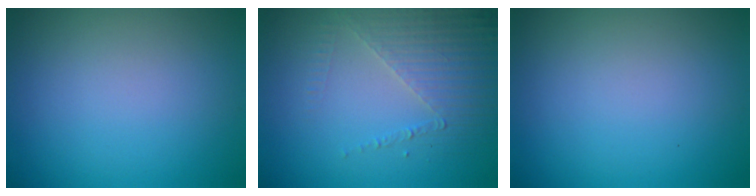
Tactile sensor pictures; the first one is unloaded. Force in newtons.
{"total": 4.9, "press": 3.2, "slide": 3.7}
{"total": 0.0}